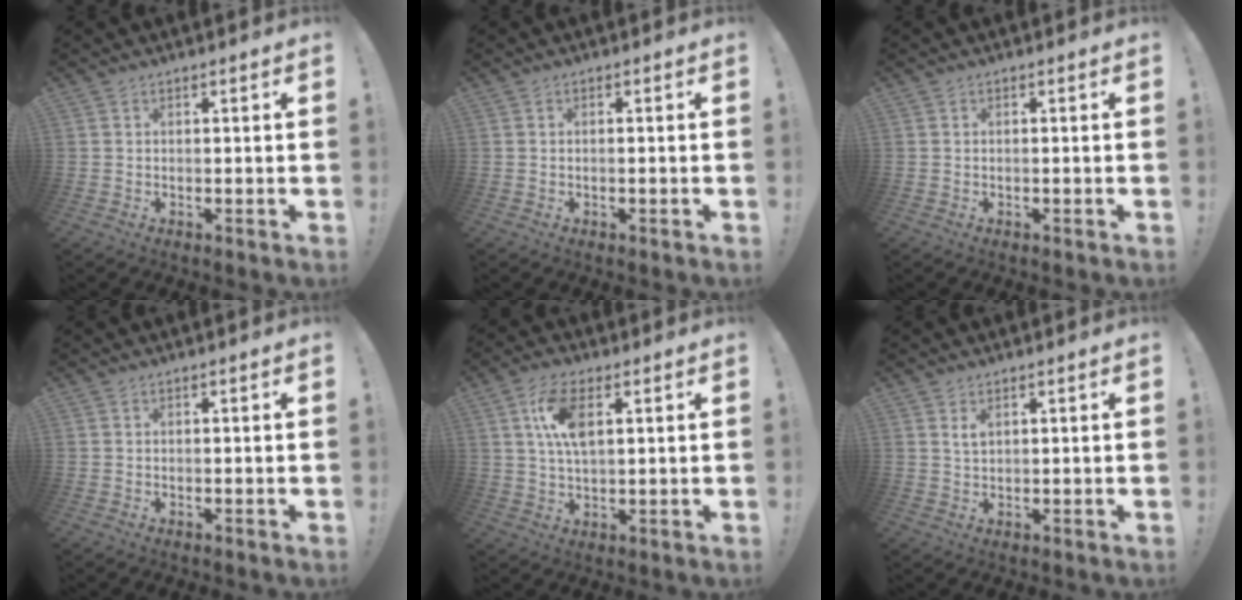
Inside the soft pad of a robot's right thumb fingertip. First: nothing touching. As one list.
[{"total": 0.6, "force": [-0.5, -0.1, 0.4], "torque": [-0.005, 0.000, -0.008]}, {"total": 0.0}, {"total": 0.0}, {"total": 9.8, "force": [3.1, 4.5, 8.1], "torque": [-0.154, -0.003, 0.054]}, {"total": 2.0, "force": [1.1, 0.8, 1.4], "torque": [-0.018, -0.006, 0.018]}]